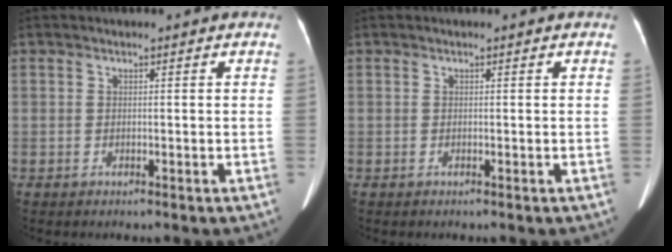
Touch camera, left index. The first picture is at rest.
{"total": 0.0}